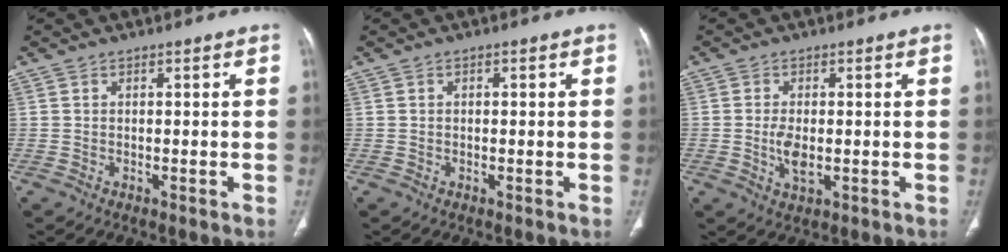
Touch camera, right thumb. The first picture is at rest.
{"total": 0.7, "force": [0.2, 0.3, 0.6], "torque": [-0.014, 0.003, 0.004]}
{"total": 4.1, "force": [-0.4, 2.0, 3.6], "torque": [-0.075, -0.005, -0.005]}